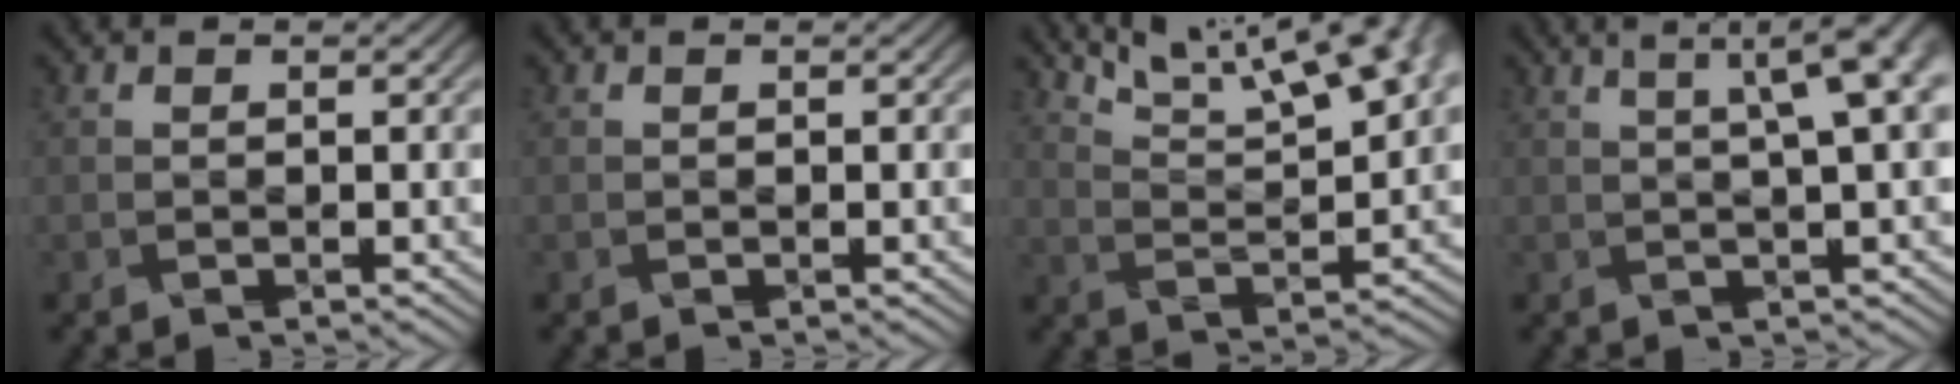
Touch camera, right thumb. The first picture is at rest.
{"total": 0.0}
{"total": 12.5, "force": [8.5, 3.1, 8.6], "torque": [-0.149, 0.011, 0.132]}
{"total": 8.2, "force": [2.9, 2.0, 7.4], "torque": [-0.075, 0.035, 0.031]}